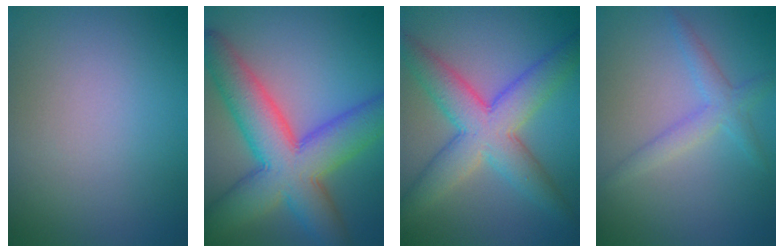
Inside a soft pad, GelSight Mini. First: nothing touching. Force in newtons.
{"total": 10.5, "press": 10.5, "slide": 0.4}
{"total": 7.2, "press": 7.2, "slide": 0.1}
{"total": 2.2, "press": 2.2, "slide": 0.1}